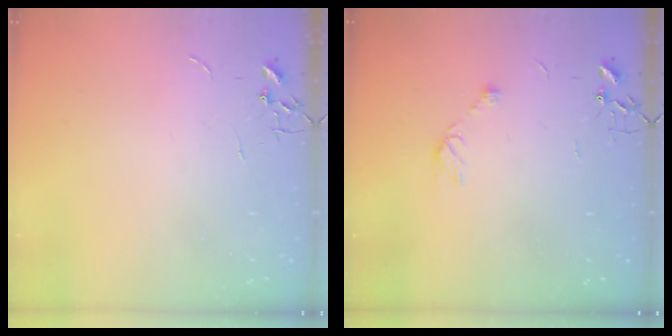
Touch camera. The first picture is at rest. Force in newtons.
{"total": 5.0, "press": 4.9, "slide": 0.7}